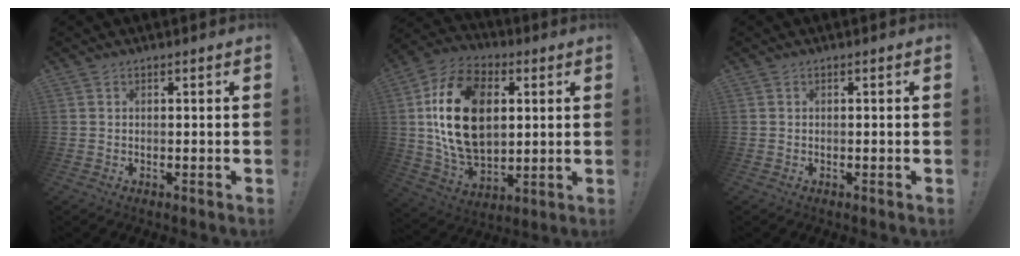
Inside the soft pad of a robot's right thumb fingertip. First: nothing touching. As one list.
[{"total": 23.9, "force": [4.4, 16.2, 17.0], "torque": [-0.313, -0.007, 0.081]}, {"total": 0.0}]